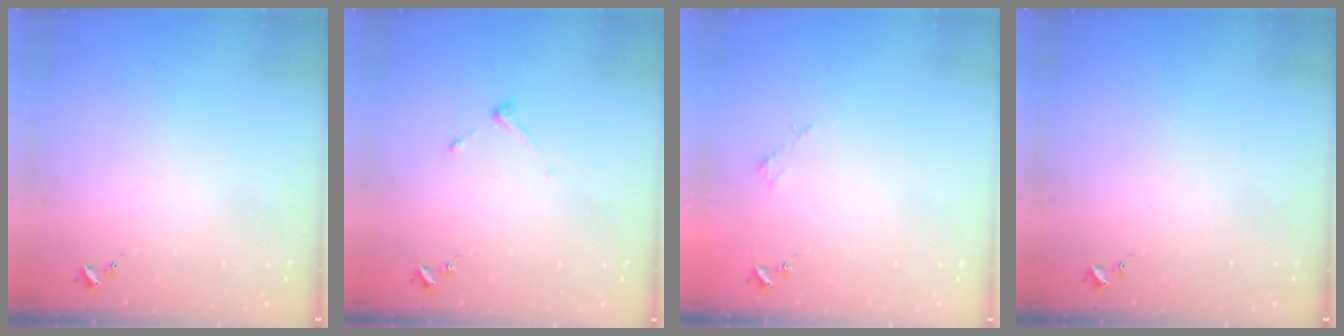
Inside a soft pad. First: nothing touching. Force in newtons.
{"total": 3.7, "press": 3.6, "slide": 0.6}
{"total": 1.8, "press": 1.8, "slide": 0.2}
{"total": 0.0}